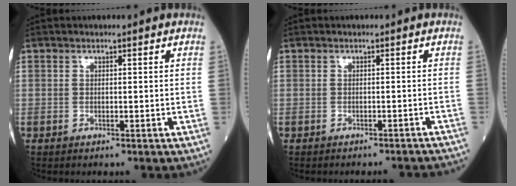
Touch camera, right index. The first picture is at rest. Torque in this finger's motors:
{"motor_torque": [-0.34, -0.14, -0.09, -0.01]}